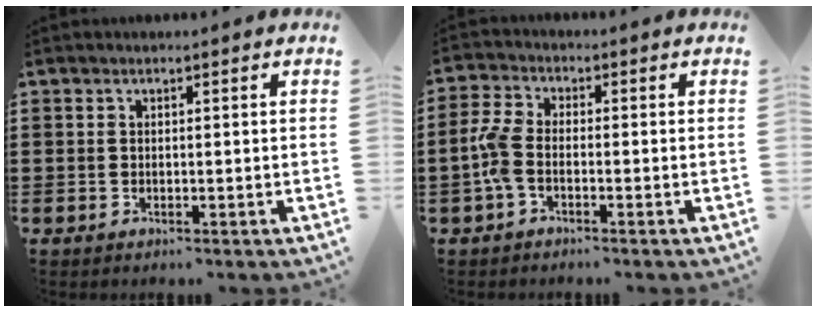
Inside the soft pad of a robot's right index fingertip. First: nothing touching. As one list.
[{"total": 4.3, "force": [-1.6, 2.1, 3.4], "torque": [-0.096, -0.003, -0.039]}]